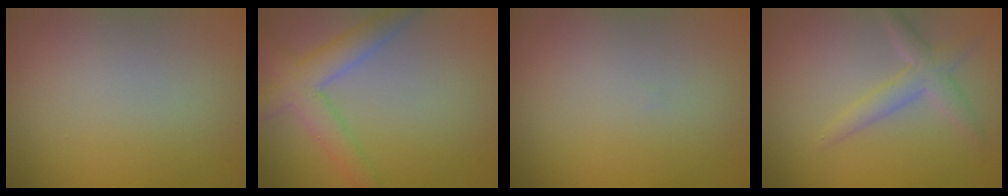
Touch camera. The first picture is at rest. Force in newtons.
{"total": 4.5, "press": 4.4, "slide": 0.2}
{"total": 0.0}
{"total": 2.5, "press": 2.5, "slide": 0.1}